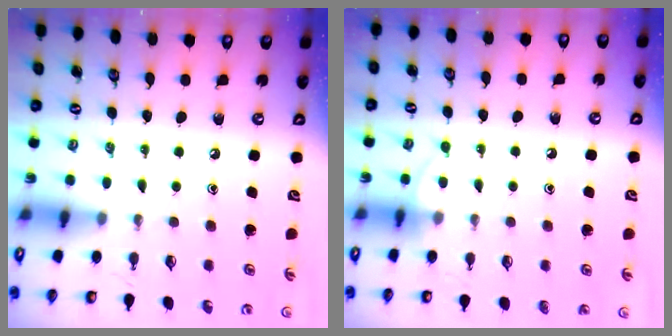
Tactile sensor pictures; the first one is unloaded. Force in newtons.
{"total": 4.3, "press": 4.2, "slide": 0.4}